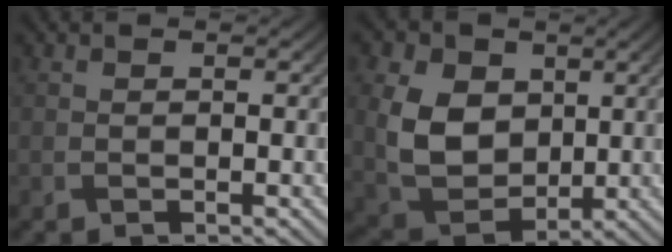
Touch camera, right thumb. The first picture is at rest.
{"total": 9.9, "force": [1.7, 7.5, 6.3], "torque": [-0.160, -0.004, 0.030]}